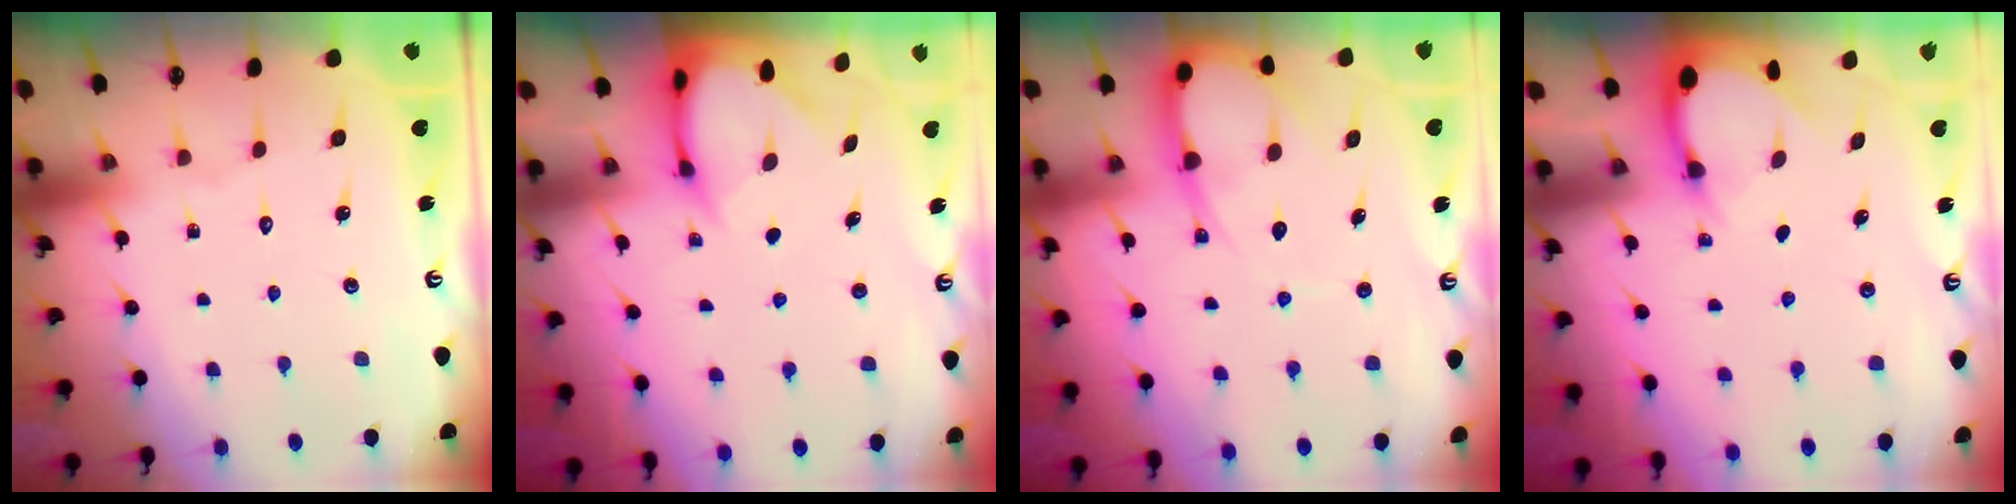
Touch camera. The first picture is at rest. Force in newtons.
{"total": 3.7, "press": 3.7, "slide": 0.4}
{"total": 7.7, "press": 7.6, "slide": 1.1}
{"total": 3.4, "press": 3.4, "slide": 0.2}